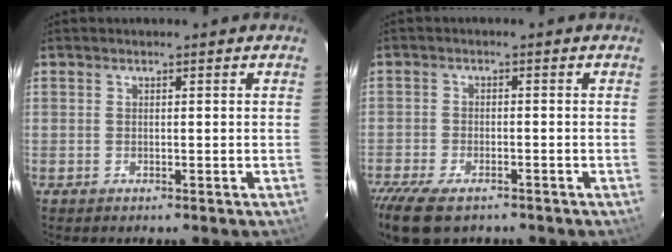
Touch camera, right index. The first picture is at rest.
{"total": 9.7, "force": [-7.3, 3.9, 5.1], "torque": [-0.133, -0.034, -0.132]}